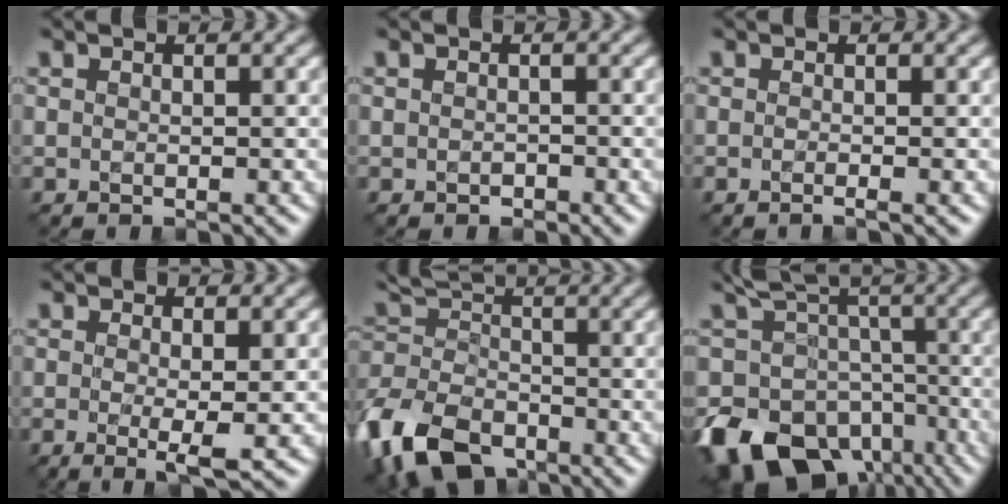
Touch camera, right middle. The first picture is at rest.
{"total": 0.6, "force": [-0.3, 0.4, 0.2], "torque": [-0.002, -0.004, -0.005]}
{"total": 0.9, "force": [-0.4, 0.2, 0.8], "torque": [-0.010, -0.008, -0.009]}
{"total": 2.6, "force": [-0.3, 0.4, 2.6], "torque": [-0.047, -0.013, -0.004]}
{"total": 11.7, "force": [-6.4, 7.1, 6.8], "torque": [-0.149, -0.032, -0.130]}
{"total": 13.9, "force": [-7.3, 9.6, 7.0], "torque": [-0.126, -0.023, -0.116]}